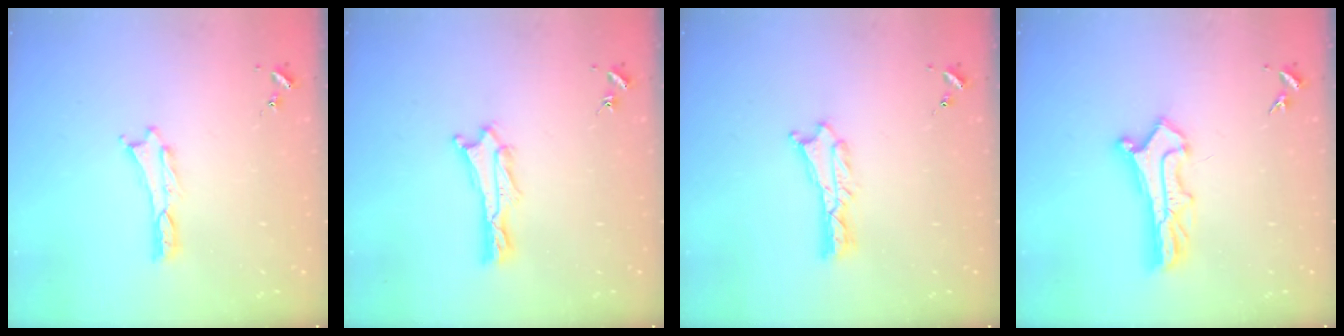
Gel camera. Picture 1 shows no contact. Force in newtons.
{"total": 0.9, "press": 0.9, "slide": 0.2}
{"total": 1.1, "press": 1.1, "slide": 0.2}
{"total": 4.3, "press": 4.3, "slide": 0.4}